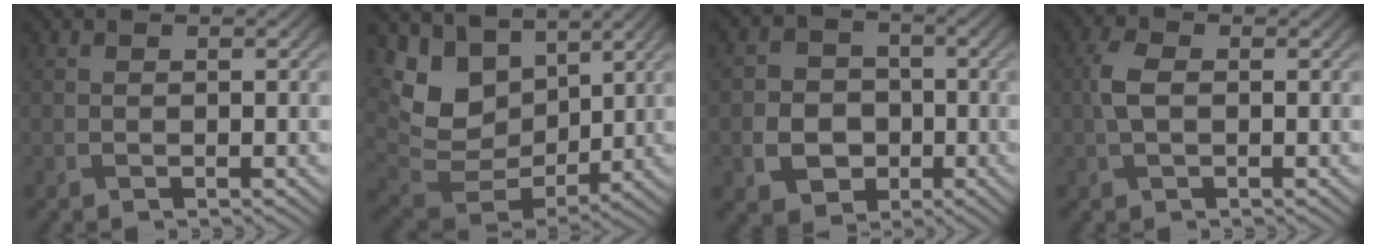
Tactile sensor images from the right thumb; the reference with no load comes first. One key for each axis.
{"total": 10.7, "fx": 4.4, "fy": 7.4, "fz": 6.4, "tx": -0.164, "ty": -0.008, "tz": 0.085}
{"total": 6.0, "fx": -1.5, "fy": 5.2, "fz": 2.6, "tx": -0.049, "ty": -0.011, "tz": -0.047}
{"total": 3.4, "fx": 0.1, "fy": 2.0, "fz": 2.7, "tx": -0.070, "ty": 0.006, "tz": -0.001}